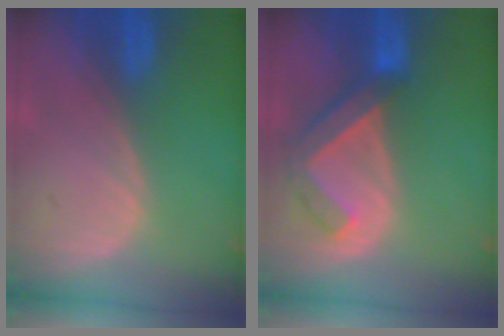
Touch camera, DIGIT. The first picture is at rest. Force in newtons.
{"total": 5.8, "press": 5.8, "slide": 0.8}